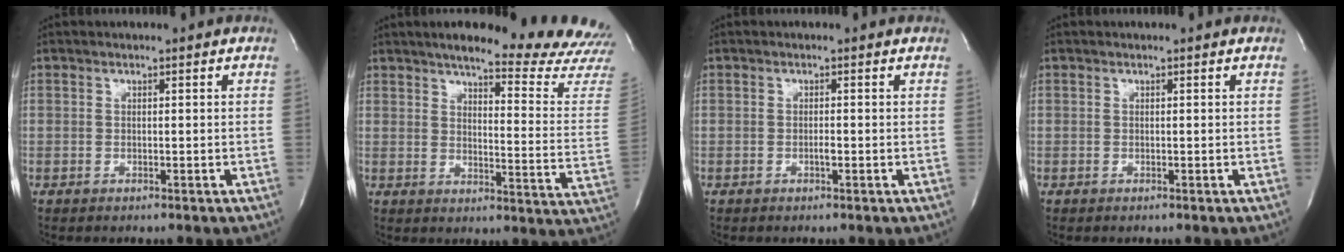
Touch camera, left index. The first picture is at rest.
{"total": 21.1, "force": [19.1, 0.4, 8.9], "torque": [-0.120, -0.104, 0.218]}
{"total": 1.1, "force": [-1.1, 0.0, 0.4], "torque": [-0.007, -0.008, -0.018]}
{"total": 0.0}